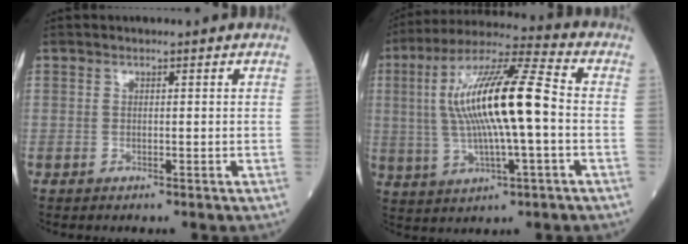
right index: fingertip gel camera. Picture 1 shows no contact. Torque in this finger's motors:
{"motor_torque": [0.87, 0.03, 1.05, 0.21]}